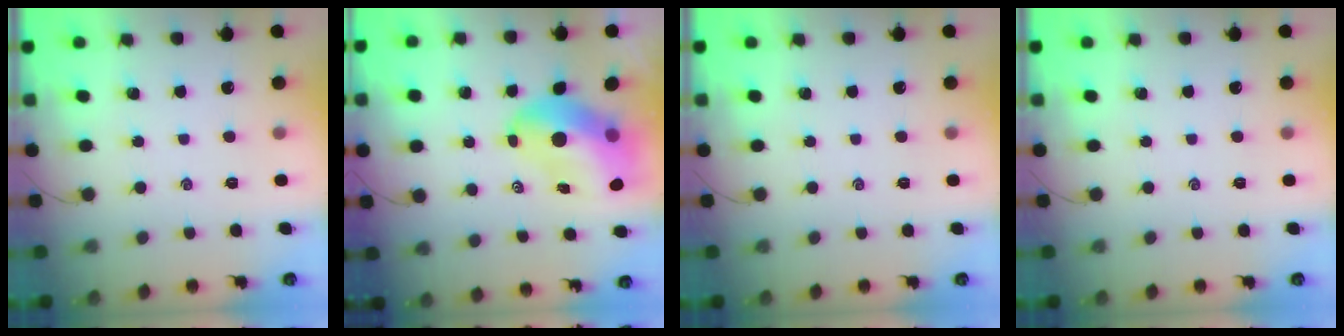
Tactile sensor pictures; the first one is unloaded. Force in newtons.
{"total": 10.6, "press": 10.2, "slide": 3.1}
{"total": 0.0}
{"total": 0.0}